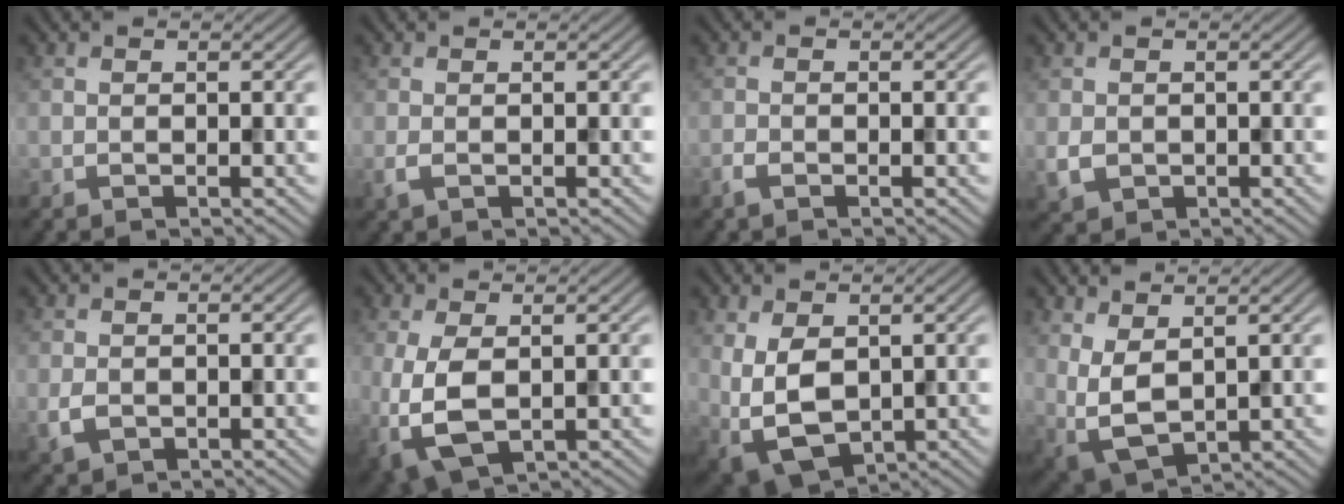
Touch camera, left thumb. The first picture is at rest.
{"total": 1.2, "force": [-0.2, 0.6, 1.0], "torque": [-0.029, -0.003, -0.006]}
{"total": 1.2, "force": [-0.9, 0.4, 0.8], "torque": [-0.018, -0.001, -0.020]}
{"total": 2.3, "force": [-0.2, 2.0, 1.2], "torque": [-0.032, -0.007, -0.004]}
{"total": 2.0, "force": [-0.5, 1.4, 1.4], "torque": [-0.037, -0.009, -0.009]}
{"total": 6.0, "force": [-0.8, 3.1, 5.0], "torque": [-0.128, -0.009, -0.014]}
{"total": 8.1, "force": [0.8, 4.9, 6.4], "torque": [-0.166, -0.011, 0.017]}
{"total": 6.1, "force": [2.3, 2.9, 4.9], "torque": [-0.134, -0.004, 0.049]}